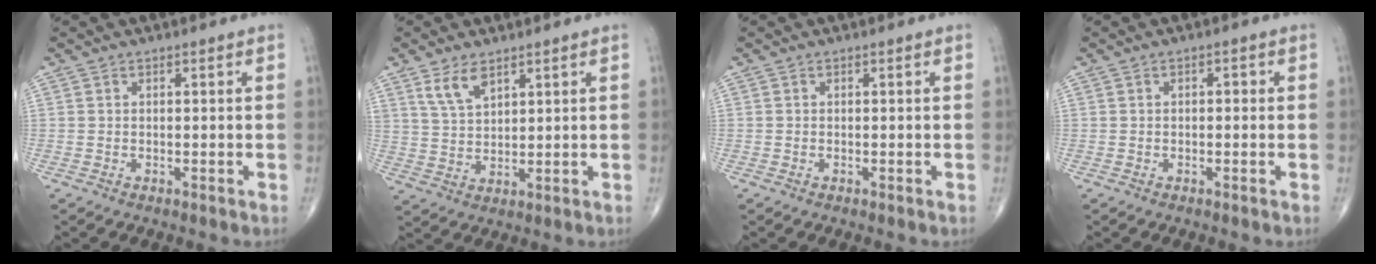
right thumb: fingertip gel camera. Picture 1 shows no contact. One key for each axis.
{"total": 5.5, "fx": 3.5, "fy": 2.7, "fz": 3.3, "tx": -0.057, "ty": -0.019, "tz": 0.076}
{"total": 0.0}
{"total": 1.2, "fx": 0.1, "fy": 0.7, "fz": 1.0, "tx": -0.008, "ty": 0.004, "tz": -0.003}